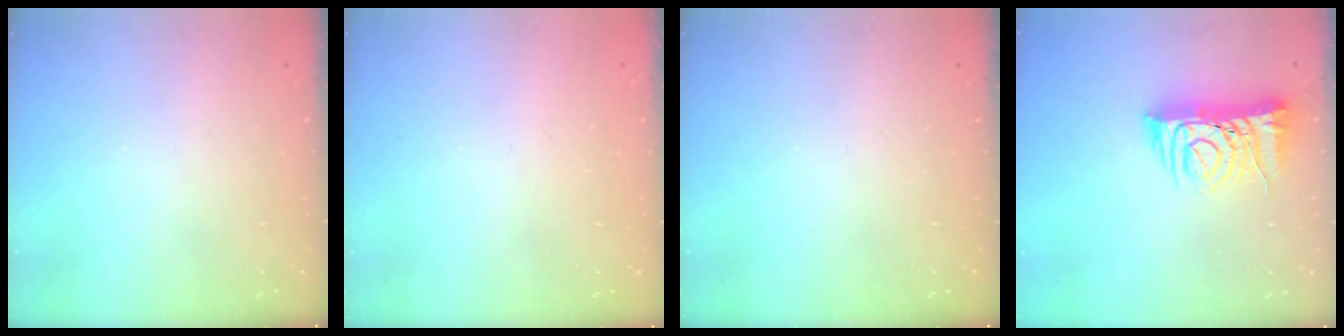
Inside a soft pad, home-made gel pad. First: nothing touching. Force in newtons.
{"total": 0.8, "press": 0.8, "slide": 0.1}
{"total": 0.0}
{"total": 10.8, "press": 10.7, "slide": 1.5}